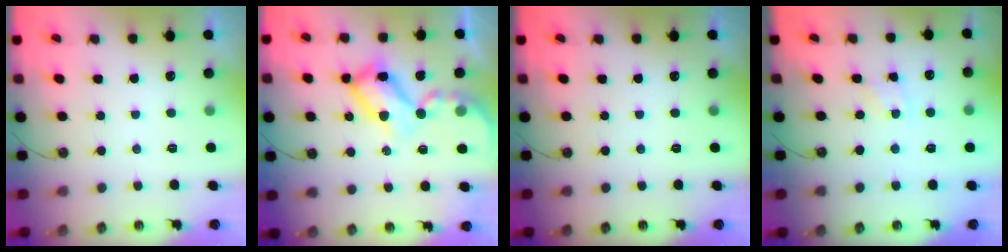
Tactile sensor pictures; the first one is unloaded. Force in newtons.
{"total": 14.7, "press": 14.6, "slide": 1.5}
{"total": 0.0}
{"total": 1.9, "press": 1.9, "slide": 0.4}